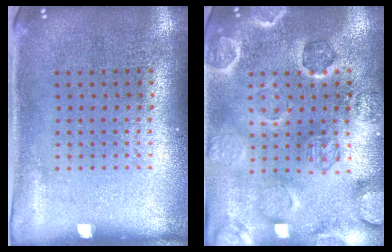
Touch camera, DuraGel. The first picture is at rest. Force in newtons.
{"total": 2.1, "press": 2.1, "slide": 0.1}